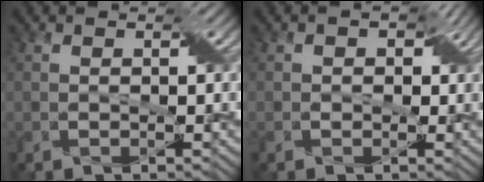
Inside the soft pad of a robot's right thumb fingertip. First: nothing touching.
{"total": 2.3, "force": [0.3, 1.8, 1.3], "torque": [-0.017, 0.002, 0.003]}